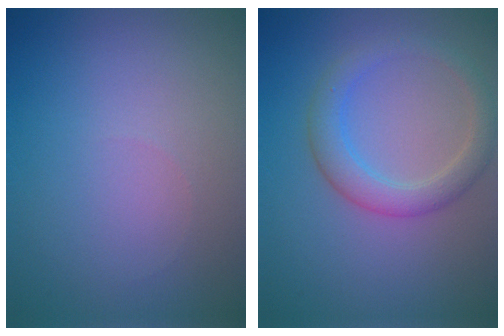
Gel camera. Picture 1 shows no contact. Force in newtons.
{"total": 3.4, "press": 3.4, "slide": 0.1}